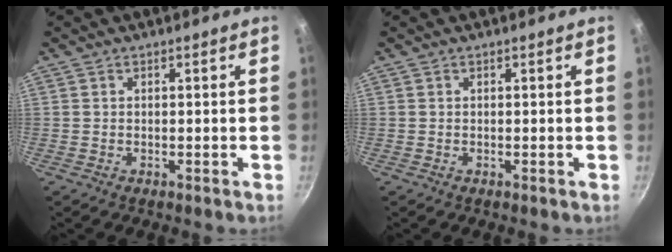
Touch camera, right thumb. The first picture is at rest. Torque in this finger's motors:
{"motor_torque": [-0.01, -0.01, 0.13, -0.02, 0.00]}